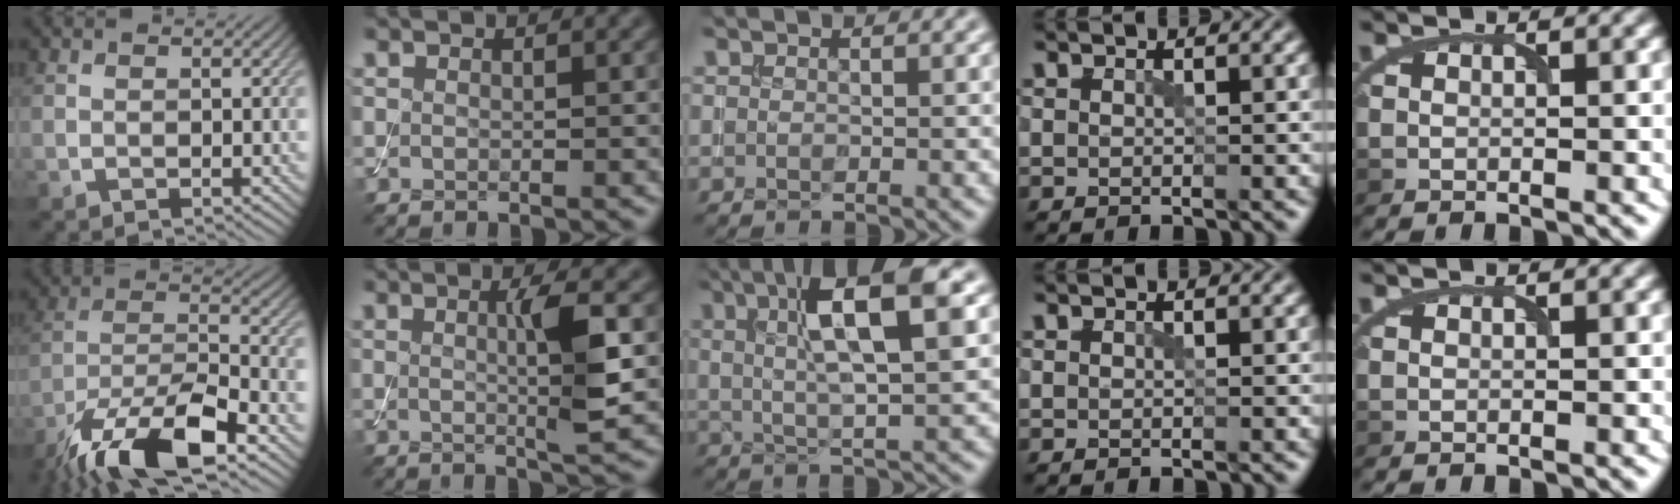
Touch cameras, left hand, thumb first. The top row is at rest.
{"thumb": {"total": 15.8, "force": [-10.5, 4.7, 10.8], "torque": [-0.215, -0.010, -0.197]}, "index": {"total": 4.4, "force": [0.3, 0.6, 4.4], "torque": [-0.073, -0.004, 0.004]}, "middle": {"total": 8.1, "force": [2.4, 1.6, 7.6], "torque": [-0.117, 0.007, 0.043]}}